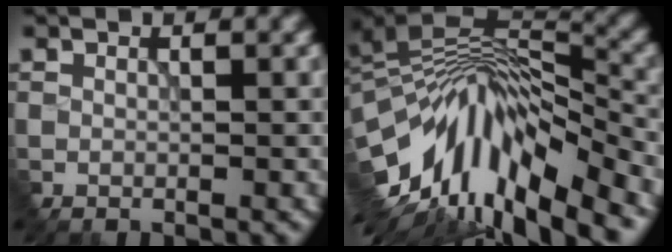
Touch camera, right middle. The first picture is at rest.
{"total": 13.6, "force": [-5.6, 5.5, 11.1], "torque": [-0.214, 0.019, -0.097]}